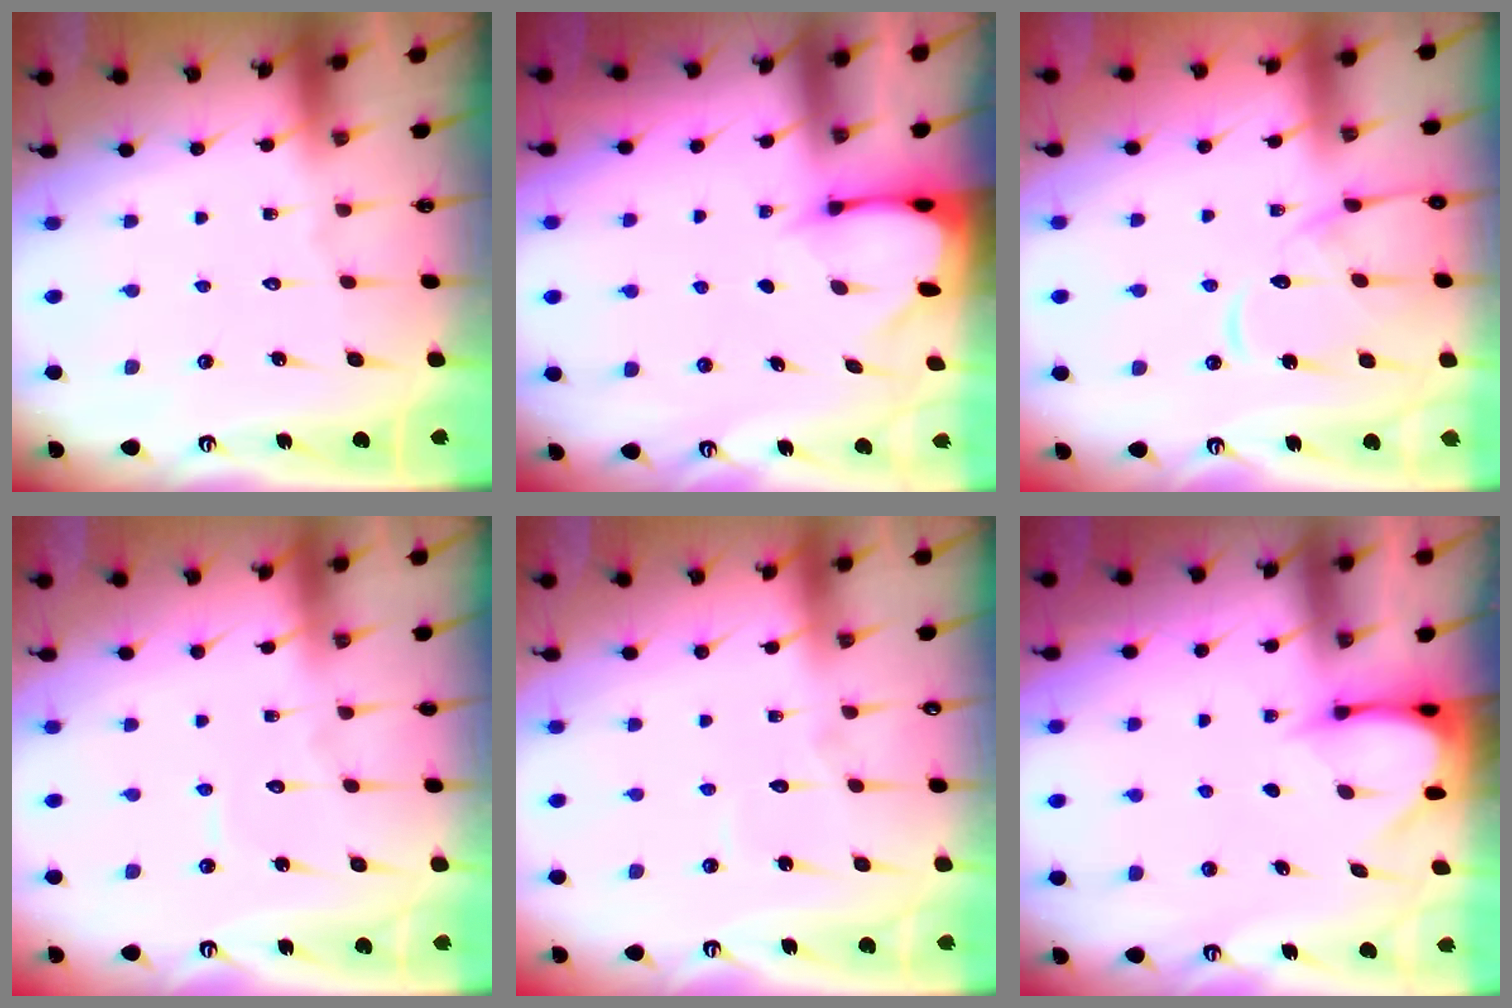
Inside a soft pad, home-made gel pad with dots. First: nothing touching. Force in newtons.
{"total": 2.6, "press": 2.6, "slide": 0.3}
{"total": 12.3, "press": 12.2, "slide": 1.4}
{"total": 3.6, "press": 3.6, "slide": 0.1}
{"total": 2.7, "press": 2.7, "slide": 0.2}
{"total": 3.6, "press": 3.6, "slide": 0.3}